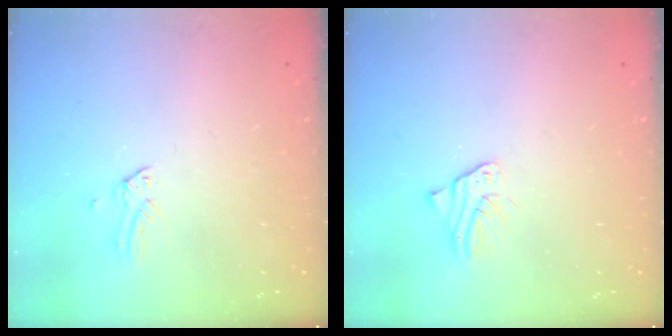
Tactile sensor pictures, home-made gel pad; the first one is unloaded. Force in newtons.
{"total": 2.5, "press": 2.4, "slide": 0.3}